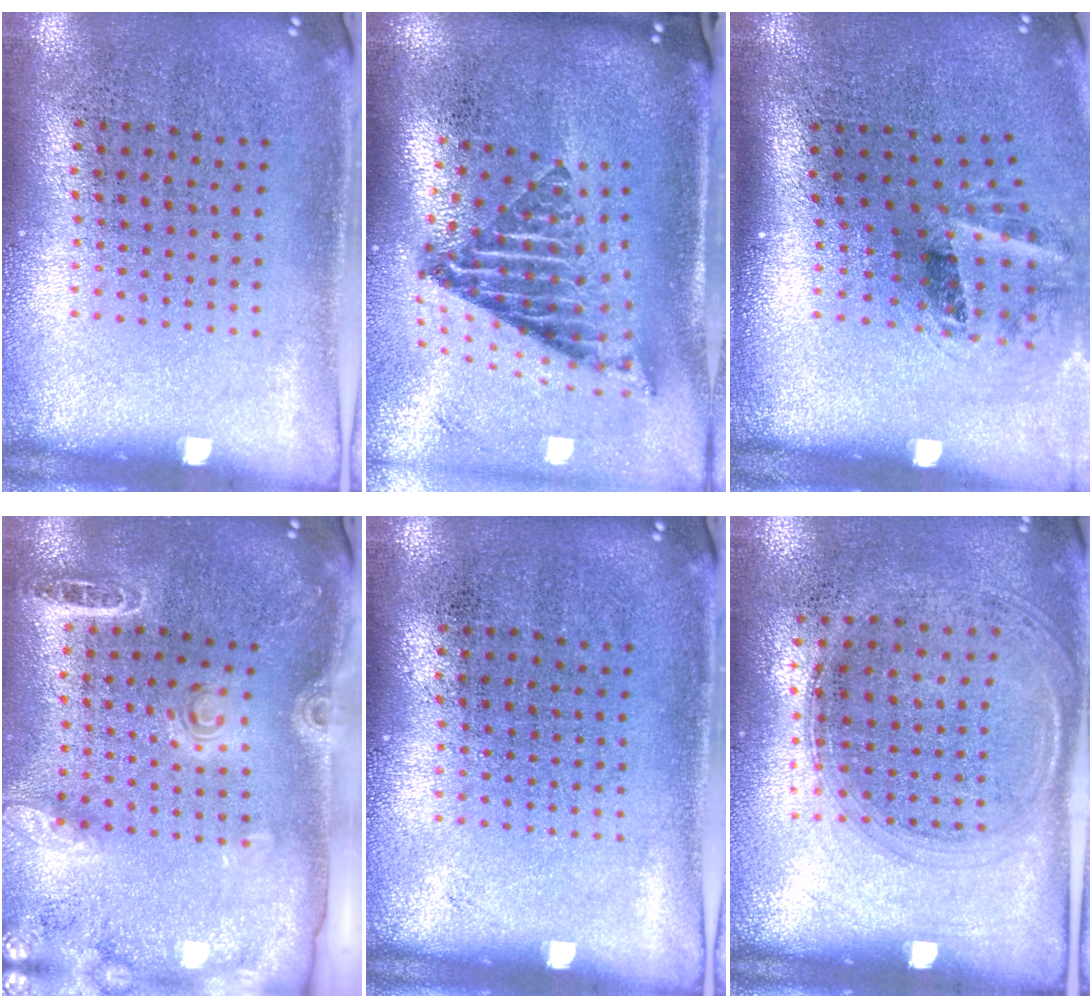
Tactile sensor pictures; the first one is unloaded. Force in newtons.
{"total": 2.7, "press": 1.8, "slide": 2.0}
{"total": 1.6, "press": 1.2, "slide": 1.1}
{"total": 1.8, "press": 1.8, "slide": 0.2}
{"total": 0.0}
{"total": 1.3, "press": 1.2, "slide": 0.5}